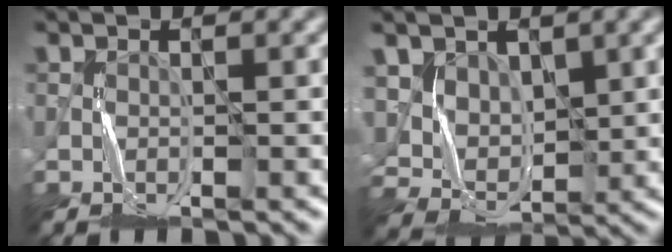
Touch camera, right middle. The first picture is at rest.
{"total": 4.4, "force": [2.4, 3.2, 1.9], "torque": [-0.049, -0.003, 0.050]}